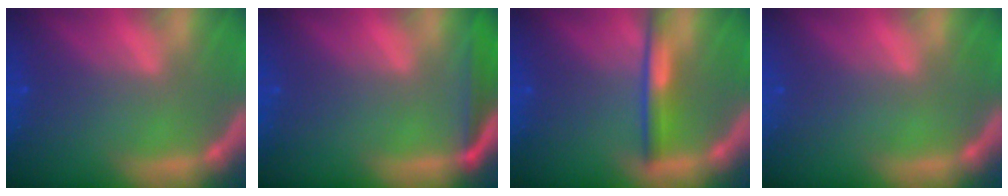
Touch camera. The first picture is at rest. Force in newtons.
{"total": 3.0}
{"total": 3.0}
{"total": 0.0}